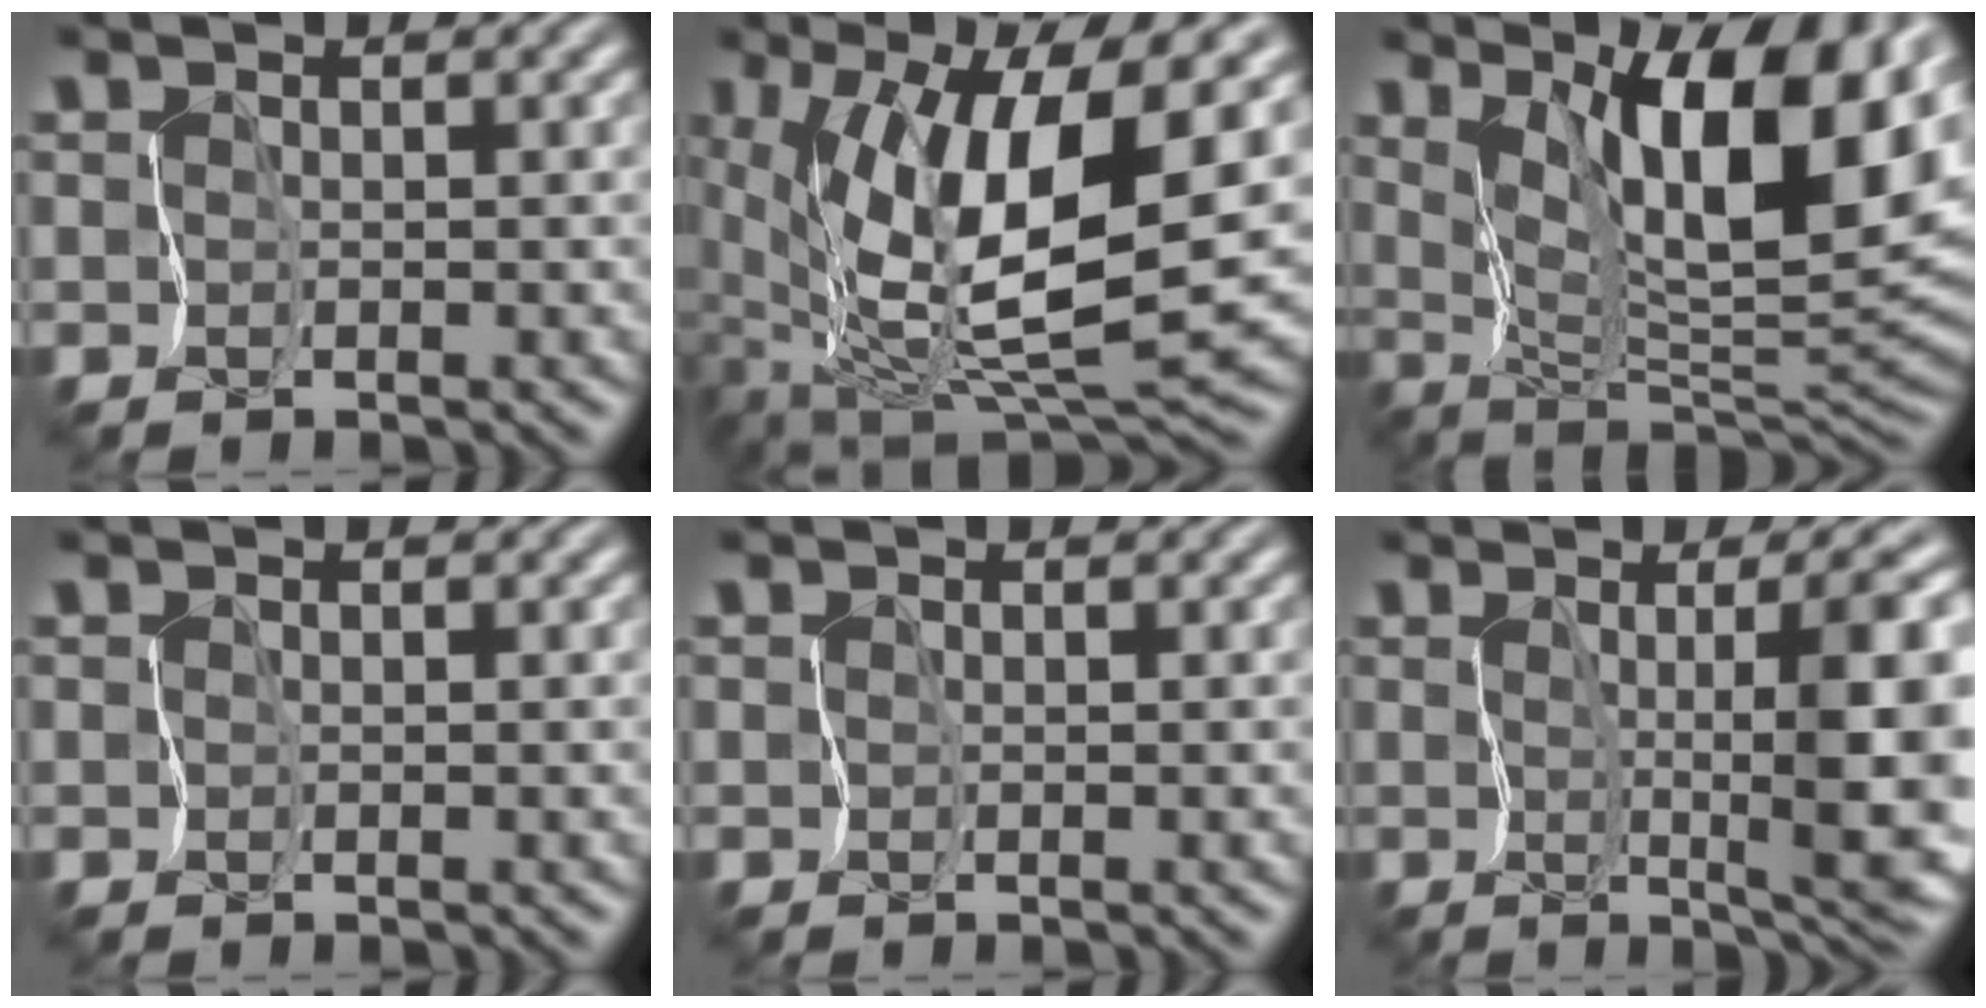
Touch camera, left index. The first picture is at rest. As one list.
[{"total": 12.7, "force": [1.8, 4.3, 11.8], "torque": [-0.215, -0.020, 0.034]}, {"total": 11.9, "force": [5.5, 3.5, 10.0], "torque": [-0.136, -0.008, 0.091]}, {"total": 0.0}, {"total": 0.0}, {"total": 9.0, "force": [1.0, 1.5, 8.8], "torque": [-0.122, -0.003, 0.022]}]